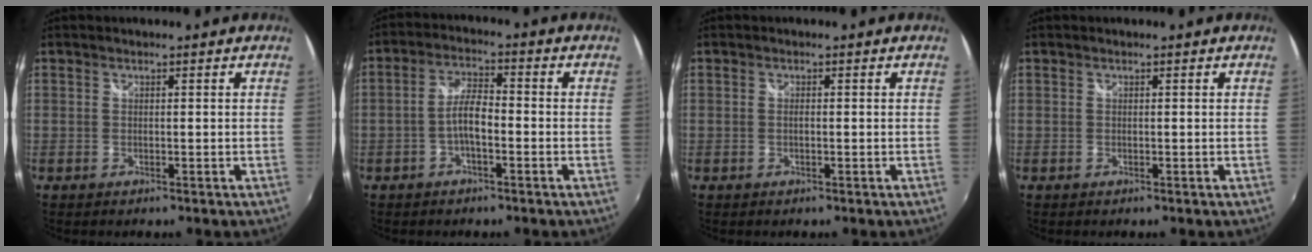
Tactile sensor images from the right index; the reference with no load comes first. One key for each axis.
{"total": 4.8, "fx": -1.8, "fy": 1.5, "fz": 4.2, "tx": -0.086, "ty": 0.012, "tz": -0.036}
{"total": 0.5, "fx": -0.1, "fy": 0.2, "fz": 0.5, "tx": -0.011, "ty": 0.001, "tz": -0.004}
{"total": 0.0}